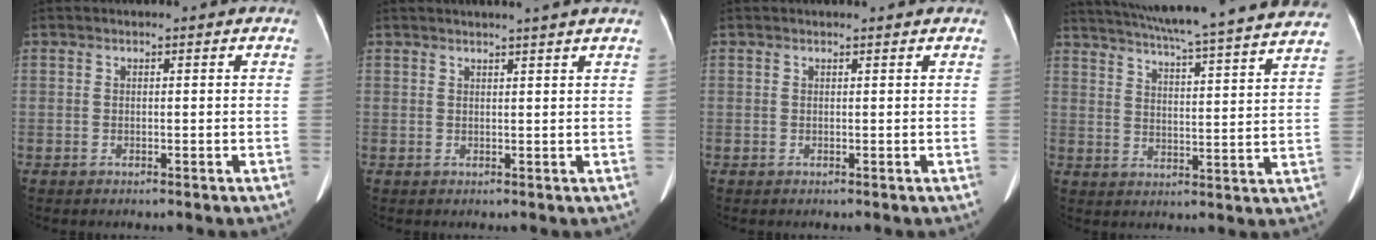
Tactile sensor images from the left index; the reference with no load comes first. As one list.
[{"total": 4.2, "force": [3.6, -0.9, 1.9], "torque": [-0.024, 0.011, 0.041]}, {"total": 1.5, "force": [1.4, -0.2, 0.4], "torque": [-0.012, 0.007, 0.018]}, {"total": 30.0, "force": [27.4, 0.6, 12.2], "torque": [-0.200, -0.046, 0.344]}]